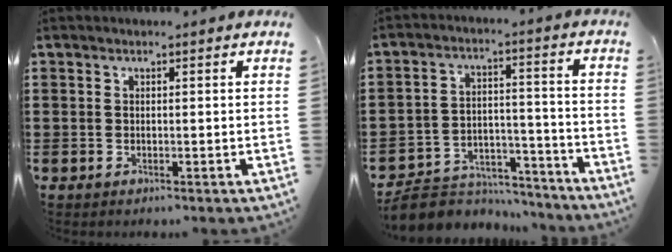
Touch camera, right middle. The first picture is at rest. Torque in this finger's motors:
{"motor_torque": [0.77, -0.43, 0.00, 0.01]}